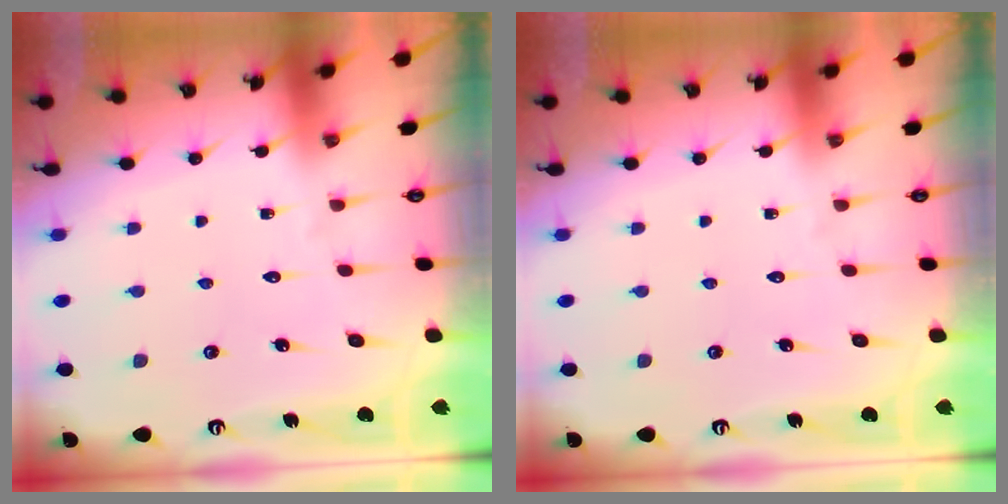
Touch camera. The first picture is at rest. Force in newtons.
{"total": 0.0}